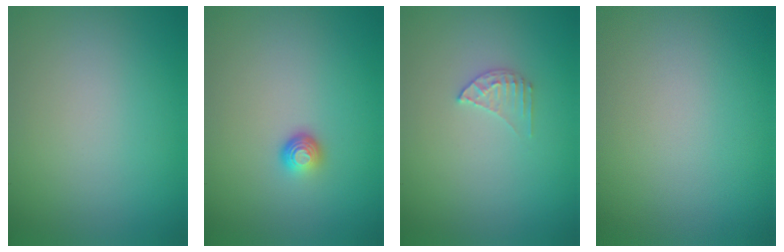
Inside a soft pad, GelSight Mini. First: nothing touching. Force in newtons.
{"total": 1.6, "press": 1.0, "slide": 1.3}
{"total": 1.5, "press": 1.5, "slide": 0.2}
{"total": 0.0}